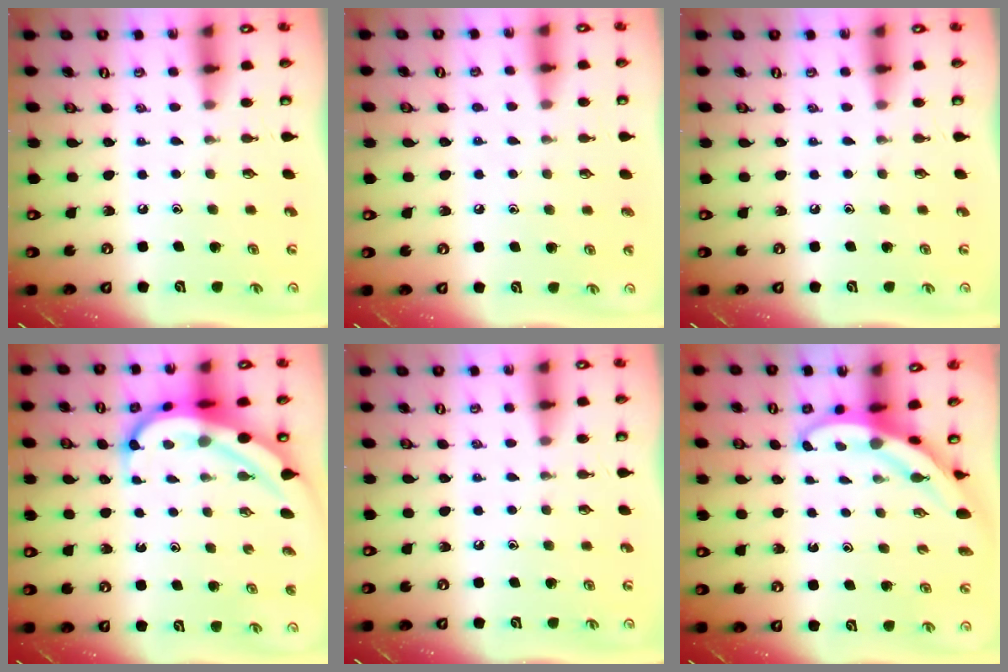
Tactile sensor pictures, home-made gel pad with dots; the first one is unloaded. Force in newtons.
{"total": 3.1, "press": 3.1, "slide": 0.4}
{"total": 0.0}
{"total": 8.0, "press": 7.9, "slide": 1.0}
{"total": 0.0}
{"total": 3.5, "press": 3.5, "slide": 0.1}